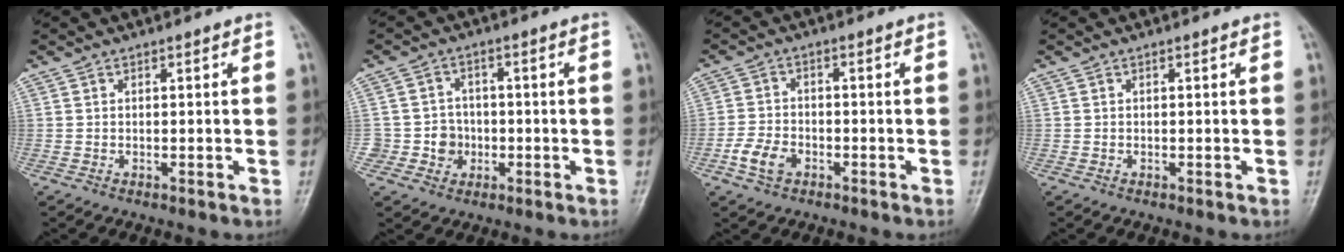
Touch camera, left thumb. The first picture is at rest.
{"total": 5.3, "force": [-1.3, 5.1, 0.6], "torque": [0.031, 0.016, -0.024]}
{"total": 5.0, "force": [-2.4, 3.3, 2.9], "torque": [-0.053, 0.013, -0.049]}
{"total": 0.0}